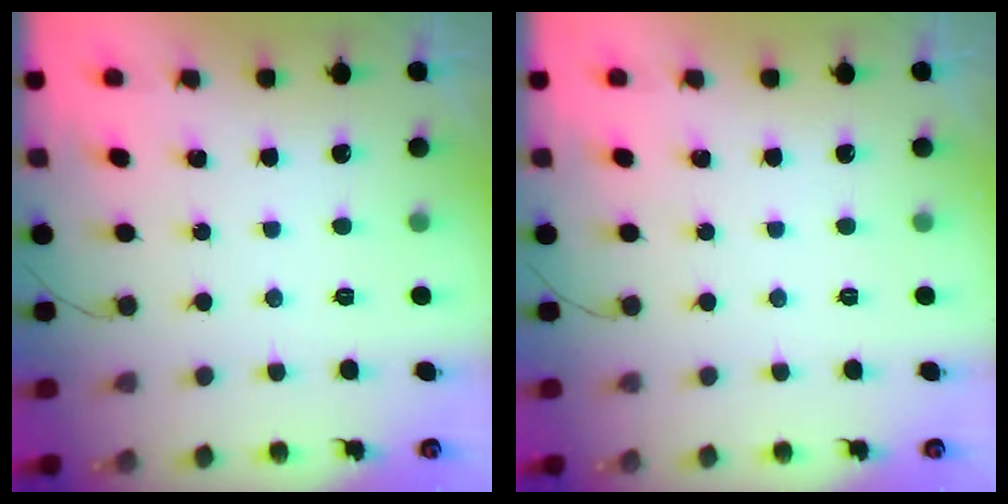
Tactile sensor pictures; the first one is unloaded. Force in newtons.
{"total": 0.0}